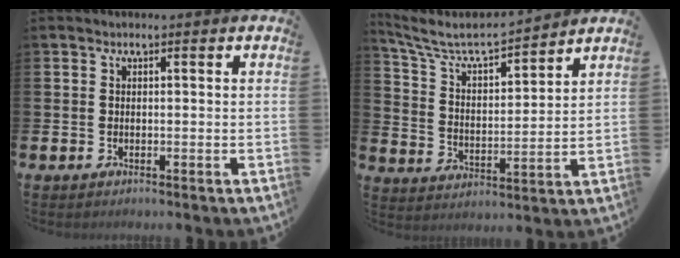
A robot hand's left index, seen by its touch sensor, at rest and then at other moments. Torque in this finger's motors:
{"motor_torque": [0.29, -0.52, 0.19, 0.07]}